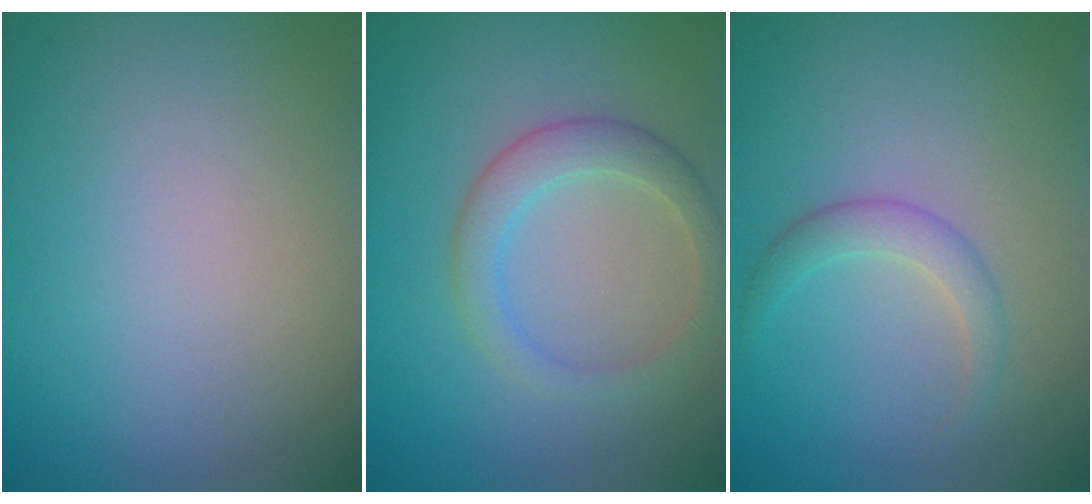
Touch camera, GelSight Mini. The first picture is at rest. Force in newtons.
{"total": 3.0, "press": 3.0, "slide": 0.0}
{"total": 1.9, "press": 1.9, "slide": 0.2}